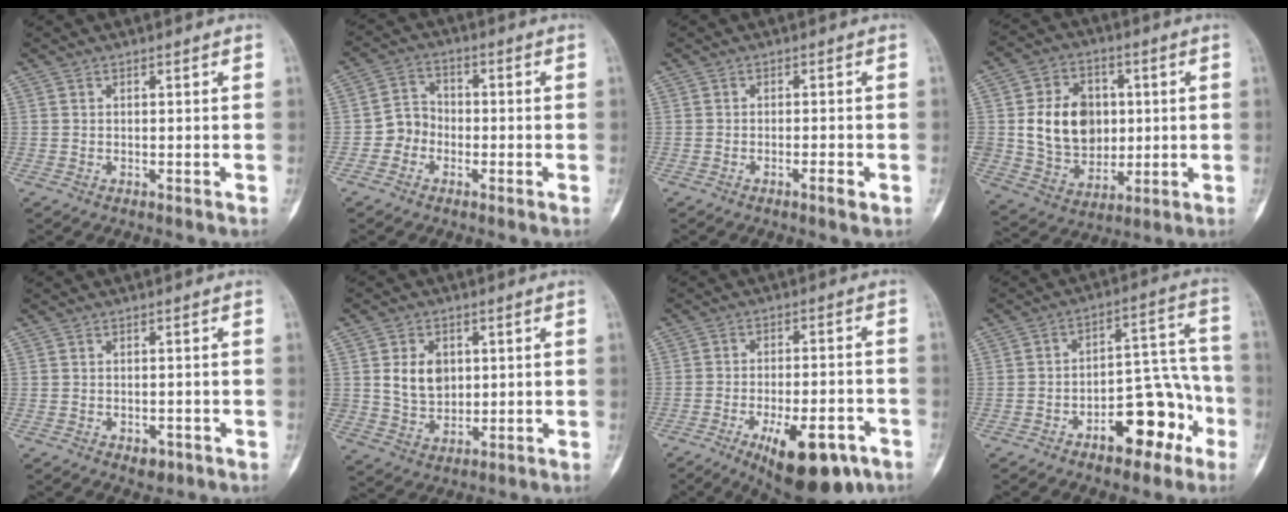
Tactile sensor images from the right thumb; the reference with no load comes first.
{"total": 5.2, "force": [-1.9, 4.5, 1.7], "torque": [-0.005, 0.020, -0.046]}
{"total": 2.1, "force": [-1.0, 0.4, 1.8], "torque": [-0.031, 0.000, -0.019]}
{"total": 15.6, "force": [1.6, 12.3, 9.5], "torque": [-0.119, -0.001, 0.040]}
{"total": 2.4, "force": [-1.1, 1.6, 1.4], "torque": [-0.010, 0.004, -0.007]}
{"total": 8.1, "force": [1.7, 6.2, 4.9], "torque": [-0.059, -0.012, 0.040]}
{"total": 15.9, "force": [-8.4, 6.2, 12.0], "torque": [-0.150, 0.033, -0.114]}
{"total": 15.0, "force": [-6.8, 7.6, 10.9], "torque": [-0.115, 0.070, -0.095]}